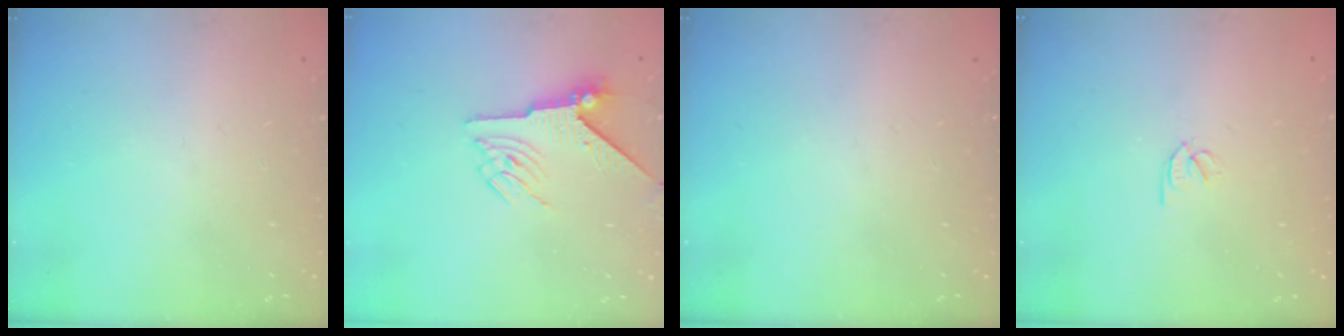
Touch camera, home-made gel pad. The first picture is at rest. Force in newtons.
{"total": 5.4, "press": 5.4, "slide": 0.8}
{"total": 0.0}
{"total": 1.8, "press": 1.7, "slide": 0.5}